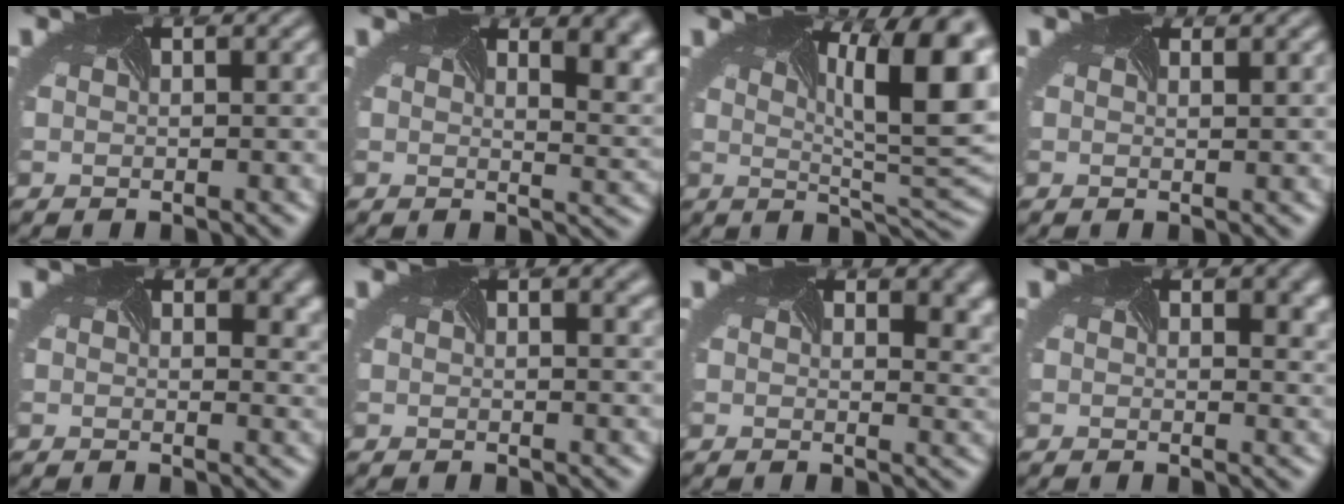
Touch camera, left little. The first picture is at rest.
{"total": 10.2, "force": [5.1, 5.3, 7.1], "torque": [-0.078, 0.041, 0.059]}
{"total": 11.5, "force": [2.6, 4.0, 10.5], "torque": [-0.104, 0.006, 0.026]}
{"total": 0.0}
{"total": 5.0, "force": [2.3, 2.8, 3.4], "torque": [-0.032, 0.002, 0.037]}
{"total": 2.7, "force": [1.6, 1.2, 1.9], "torque": [-0.019, 0.015, 0.013]}
{"total": 7.0, "force": [3.4, 3.8, 4.8], "torque": [-0.050, 0.002, 0.053]}
{"total": 5.0, "force": [2.0, 2.8, 3.6], "torque": [-0.034, 0.003, 0.033]}